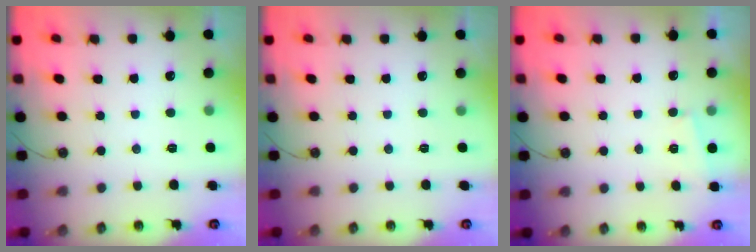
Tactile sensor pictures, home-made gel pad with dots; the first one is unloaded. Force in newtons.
{"total": 0.0}
{"total": 1.6, "press": 1.0, "slide": 1.2}